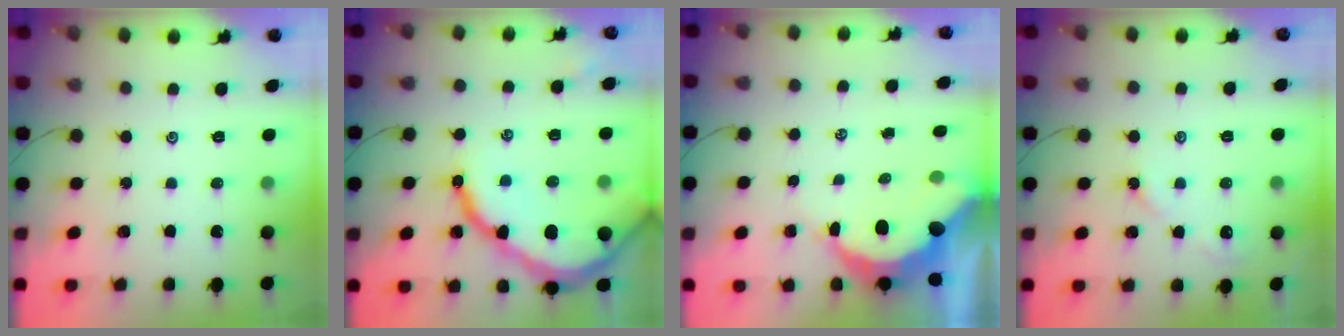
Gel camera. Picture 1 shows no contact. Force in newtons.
{"total": 19.6, "press": 19.6, "slide": 1.6}
{"total": 10.9, "press": 10.9, "slide": 1.2}
{"total": 2.4, "press": 2.4, "slide": 0.6}